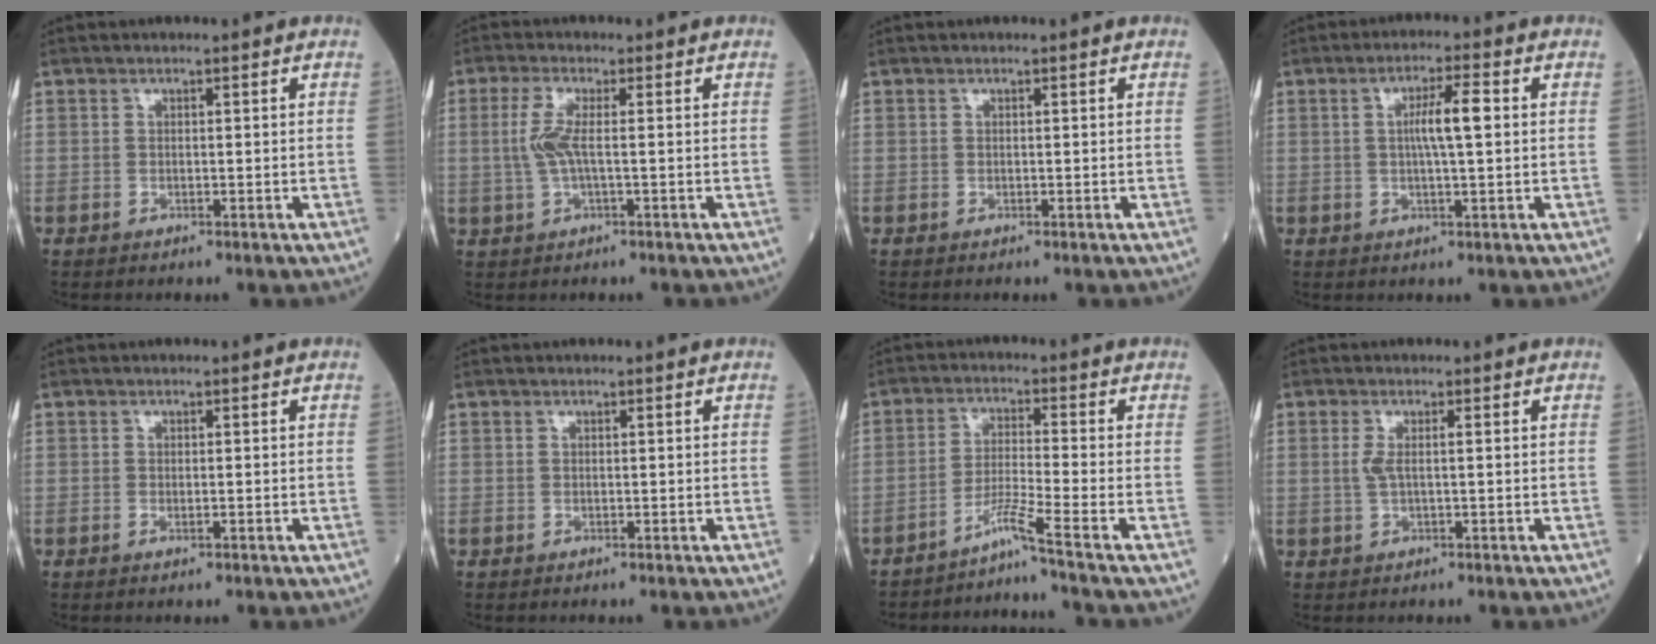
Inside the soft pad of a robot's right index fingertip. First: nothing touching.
{"total": 4.1, "force": [0.1, 0.6, 4.1], "torque": [-0.100, 0.002, -0.001]}
{"total": 0.0}
{"total": 5.1, "force": [0.6, 0.3, 5.1], "torque": [-0.091, 0.005, 0.011]}
{"total": 0.7, "force": [-0.4, 0.1, 0.6], "torque": [-0.012, -0.002, -0.004]}
{"total": 0.0}
{"total": 5.2, "force": [-4.0, -2.7, 1.9], "torque": [-0.047, -0.017, -0.080]}
{"total": 2.0, "force": [0.1, 0.2, 2.0], "torque": [-0.048, 0.001, 0.002]}